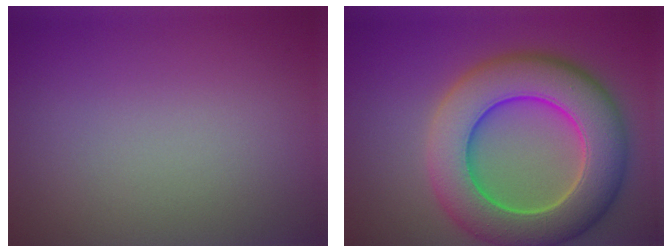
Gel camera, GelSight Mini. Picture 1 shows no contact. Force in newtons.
{"total": 10.6, "press": 10.6, "slide": 0.6}